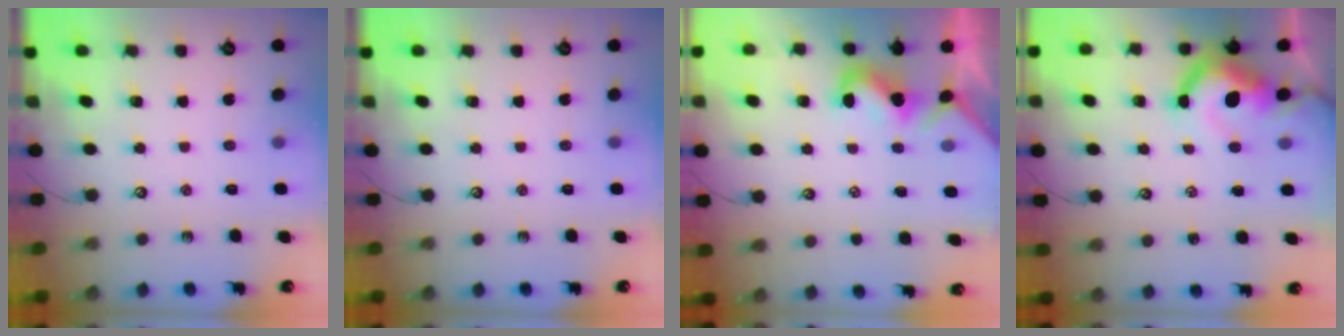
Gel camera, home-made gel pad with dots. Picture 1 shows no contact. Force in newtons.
{"total": 0.0}
{"total": 0.0}
{"total": 11.1, "press": 11.0, "slide": 1.5}